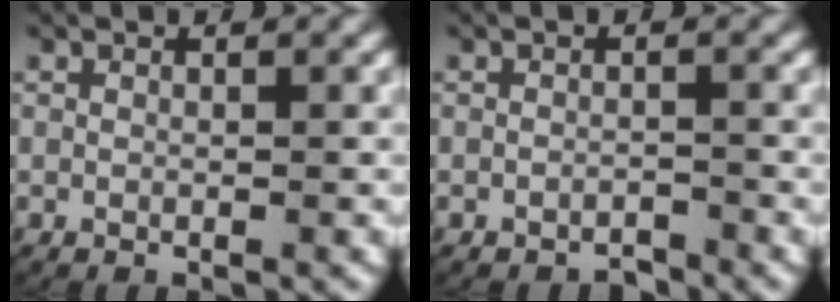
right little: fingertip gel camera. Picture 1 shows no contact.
{"total": 1.3, "force": [-1.3, 0.2, -0.1], "torque": [0.003, -0.004, -0.020]}